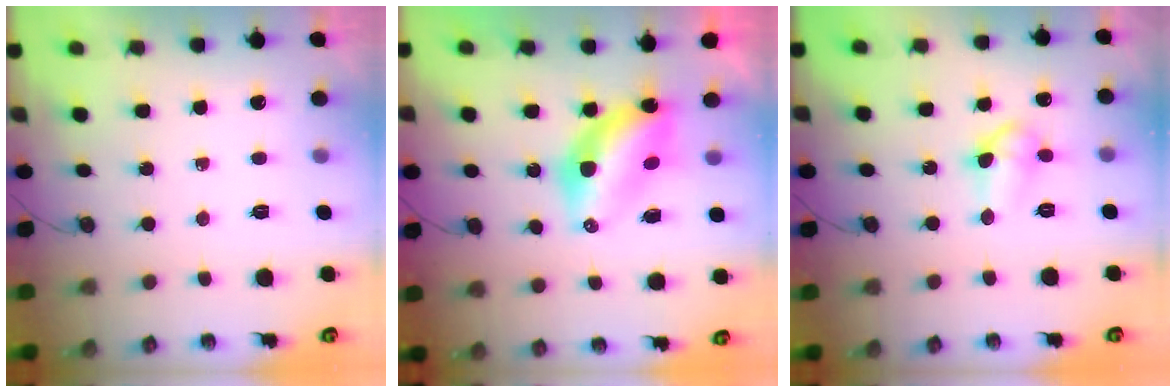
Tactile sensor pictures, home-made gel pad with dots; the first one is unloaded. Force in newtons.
{"total": 7.2, "press": 7.2, "slide": 0.4}
{"total": 7.3, "press": 7.2, "slide": 0.8}